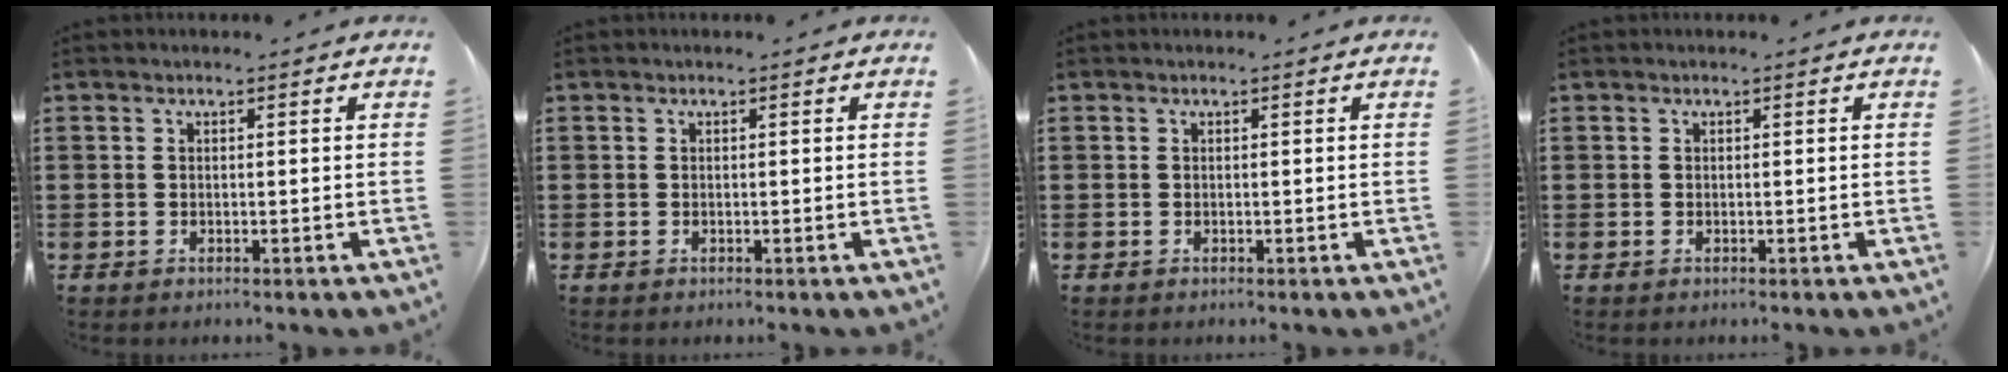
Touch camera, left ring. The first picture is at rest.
{"total": 0.0}
{"total": 0.0}
{"total": 0.0}